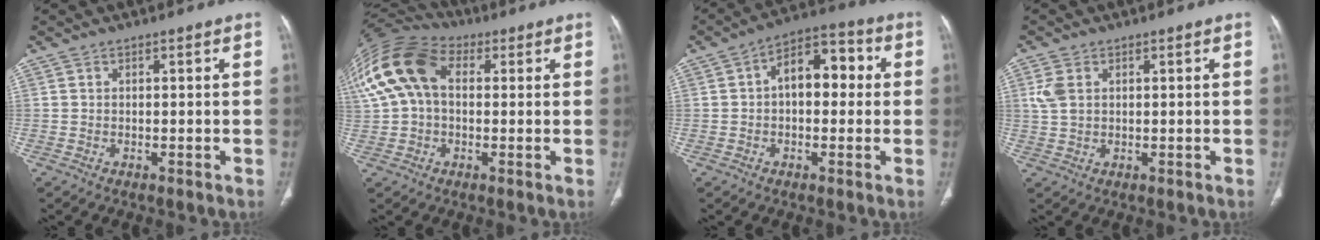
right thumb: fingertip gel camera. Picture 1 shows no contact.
{"total": 18.7, "force": [3.8, 12.8, 13.1], "torque": [-0.294, 0.048, 0.062]}
{"total": 10.3, "force": [1.0, 6.2, 8.2], "torque": [-0.097, 0.035, 0.006]}
{"total": 3.8, "force": [1.2, 2.5, 2.6], "torque": [-0.066, 0.004, 0.030]}